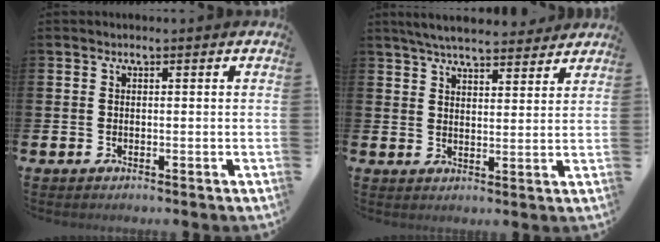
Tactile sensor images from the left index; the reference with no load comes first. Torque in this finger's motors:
{"motor_torque": [1.02, -1.12, 0.65, 0.16]}